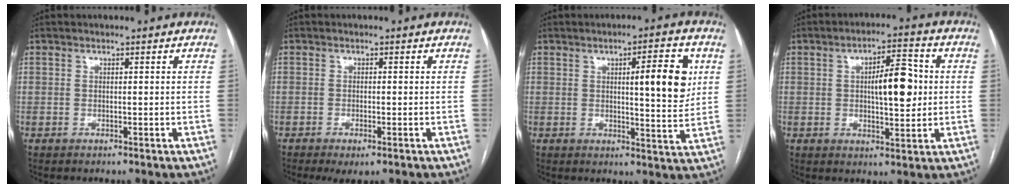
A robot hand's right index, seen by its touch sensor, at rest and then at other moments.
{"total": 3.0, "force": [-1.7, 0.8, 2.3], "torque": [-0.034, -0.005, -0.023]}
{"total": 8.9, "force": [2.3, 1.6, 8.5], "torque": [-0.114, 0.000, 0.030]}
{"total": 8.7, "force": [0.8, 2.7, 8.2], "torque": [-0.128, 0.014, 0.015]}